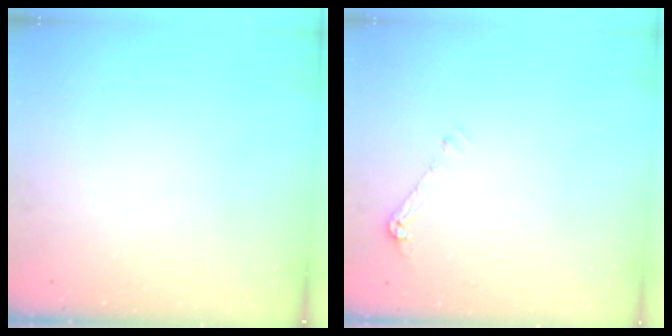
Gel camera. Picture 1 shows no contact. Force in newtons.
{"total": 5.6, "press": 5.6, "slide": 0.6}